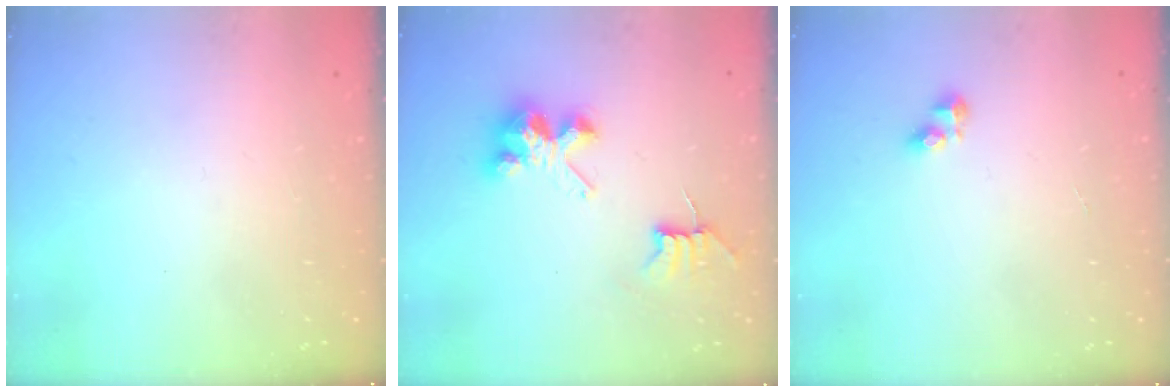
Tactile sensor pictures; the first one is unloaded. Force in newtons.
{"total": 8.3, "press": 8.3, "slide": 0.9}
{"total": 2.9, "press": 2.9, "slide": 0.4}